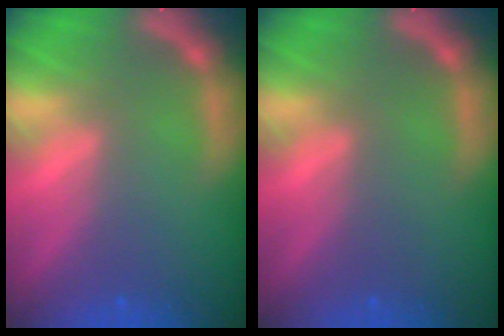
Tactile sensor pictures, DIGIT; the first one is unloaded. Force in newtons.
{"total": 0.0}